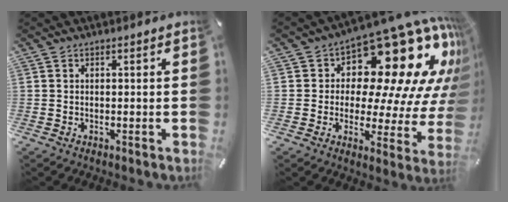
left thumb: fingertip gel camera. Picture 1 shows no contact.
{"total": 23.4, "force": [11.7, 11.4, 16.7], "torque": [-0.216, -0.101, 0.196]}